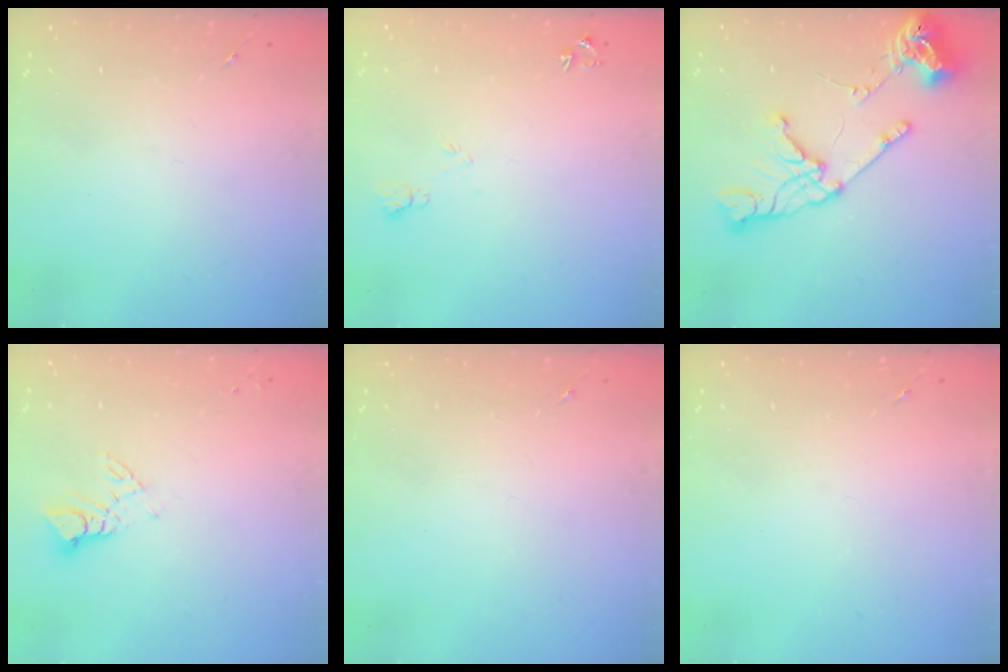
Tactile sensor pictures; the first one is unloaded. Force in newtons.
{"total": 6.2, "press": 6.1, "slide": 1.2}
{"total": 18.8, "press": 18.7, "slide": 1.7}
{"total": 6.2, "press": 6.1, "slide": 0.4}
{"total": 0.0}
{"total": 0.0}